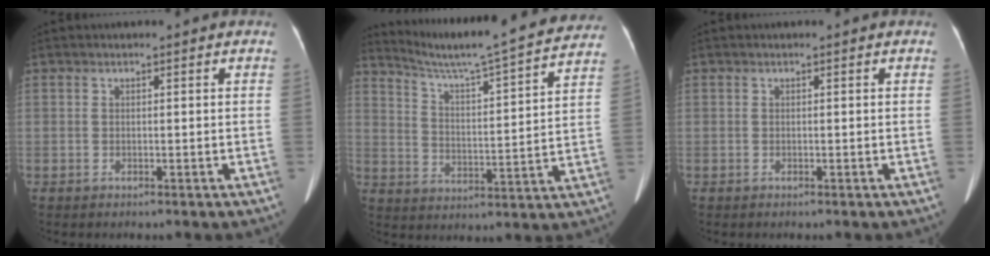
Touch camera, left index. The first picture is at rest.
{"total": 21.3, "force": [19.7, -0.2, 8.2], "torque": [-0.139, -0.032, 0.268]}
{"total": 0.0}